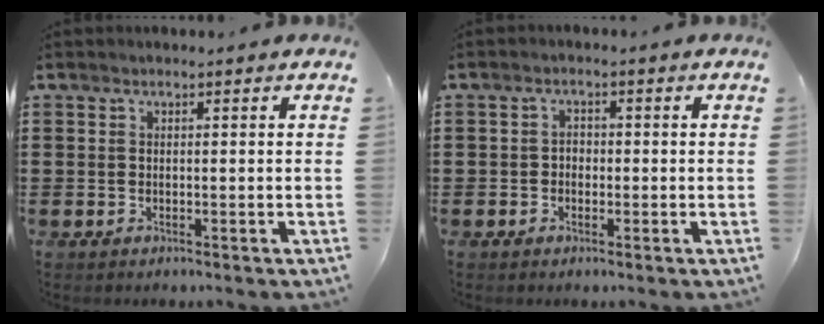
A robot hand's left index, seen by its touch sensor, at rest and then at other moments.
{"total": 1.4, "force": [-0.5, 1.1, 0.6], "torque": [-0.015, 0.003, -0.013]}